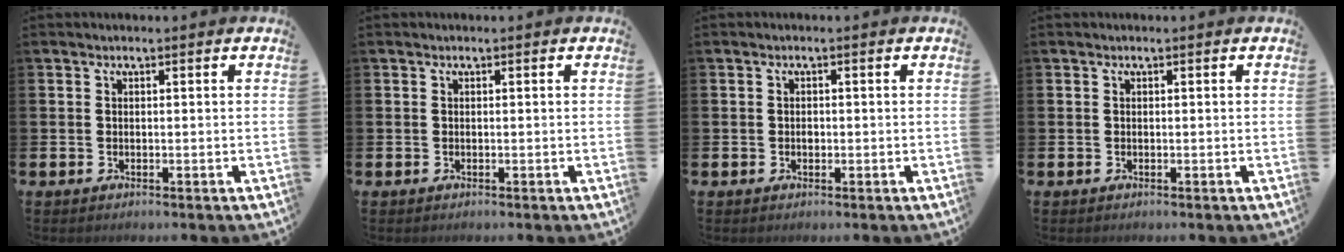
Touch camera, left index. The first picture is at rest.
{"total": 0.0}
{"total": 0.8, "force": [0.0, 0.6, 0.4], "torque": [-0.003, 0.002, -0.003]}
{"total": 0.0}